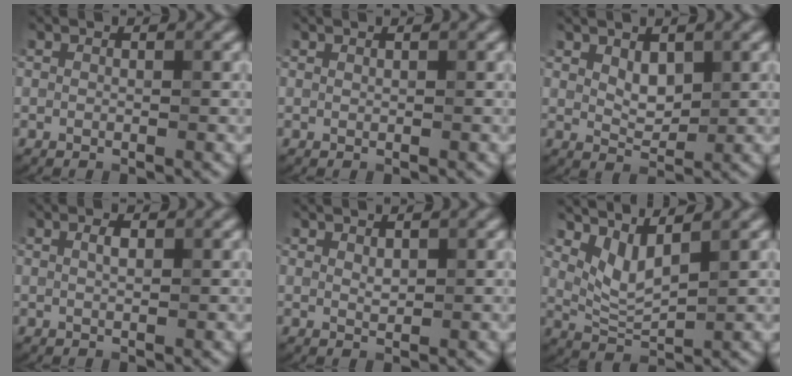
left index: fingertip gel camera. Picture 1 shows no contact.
{"total": 0.0}
{"total": 2.2, "force": [0.7, 1.3, 1.6], "torque": [-0.033, -0.005, 0.017]}
{"total": 1.1, "force": [0.4, 0.4, 0.9], "torque": [-0.019, 0.002, 0.009]}
{"total": 0.7, "force": [0.3, 0.4, 0.5], "torque": [-0.015, -0.003, 0.007]}
{"total": 3.2, "force": [1.9, 1.0, 2.3], "torque": [-0.055, -0.013, 0.046]}